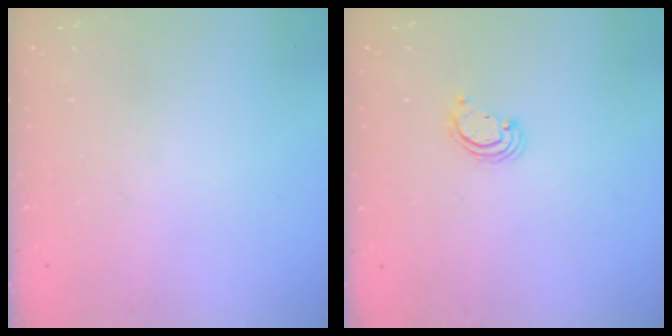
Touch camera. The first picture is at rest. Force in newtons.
{"total": 2.2, "press": 2.2, "slide": 0.2}